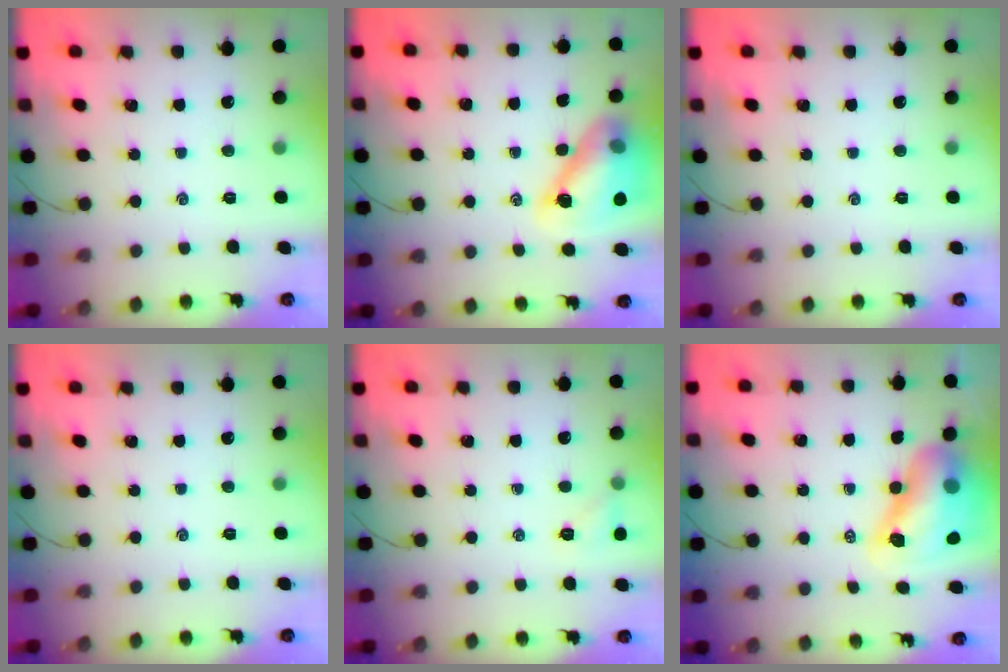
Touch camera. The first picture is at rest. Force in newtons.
{"total": 14.5, "press": 13.8, "slide": 4.3}
{"total": 0.0}
{"total": 0.0}
{"total": 5.3, "press": 5.1, "slide": 1.4}
{"total": 14.3, "press": 13.7, "slide": 4.0}